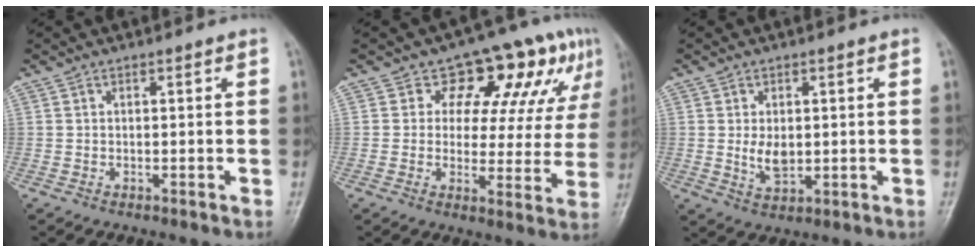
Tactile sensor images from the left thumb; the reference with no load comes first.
{"total": 13.7, "force": [7.4, 7.8, 8.6], "torque": [-0.059, -0.023, 0.088]}
{"total": 4.6, "force": [0.3, 2.8, 3.6], "torque": [-0.054, -0.009, 0.013]}